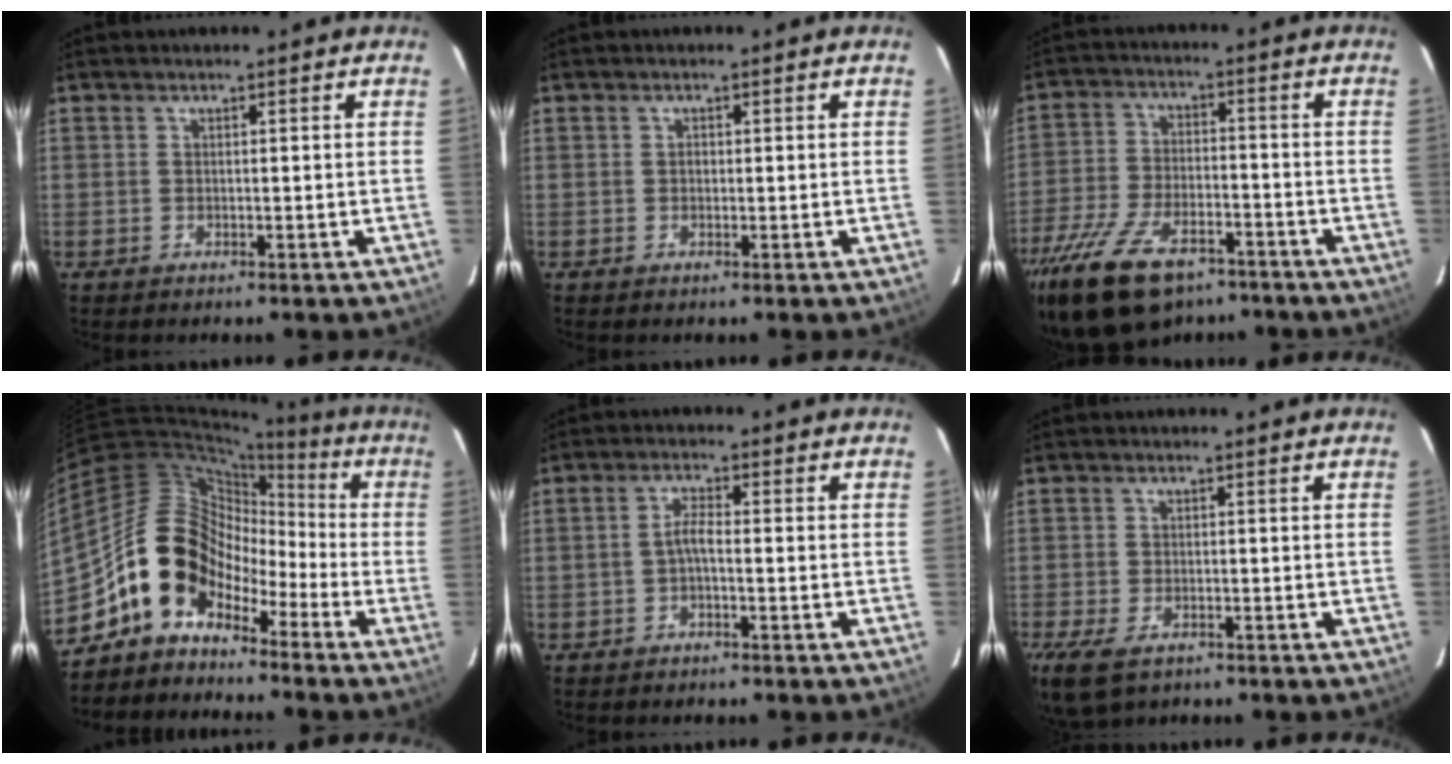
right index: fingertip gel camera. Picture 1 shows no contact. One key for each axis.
{"total": 0.7, "fx": 0.0, "fy": 0.7, "fz": 0.3, "tx": -0.003, "ty": 0.003, "tz": 0.000}
{"total": 17.5, "fx": -12.2, "fy": 8.2, "fz": 9.5, "tx": -0.209, "ty": -0.028, "tz": -0.211}
{"total": 11.4, "fx": -6.7, "fy": 8.0, "fz": 4.4, "tx": -0.075, "ty": 0.039, "tz": -0.141}
{"total": 3.3, "fx": -1.5, "fy": 0.5, "fz": 2.9, "tx": -0.064, "ty": 0.010, "tz": -0.030}
{"total": 8.5, "fx": -5.3, "fy": 4.3, "fz": 5.1, "tx": -0.128, "ty": -0.032, "tz": -0.096}